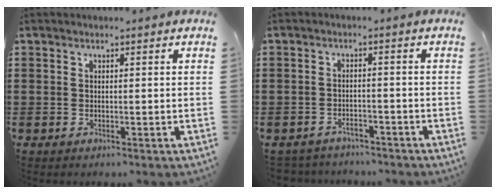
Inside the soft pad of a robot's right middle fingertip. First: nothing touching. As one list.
[{"total": 2.4, "force": [-2.3, 0.4, 0.1], "torque": [-0.009, -0.001, -0.050]}]